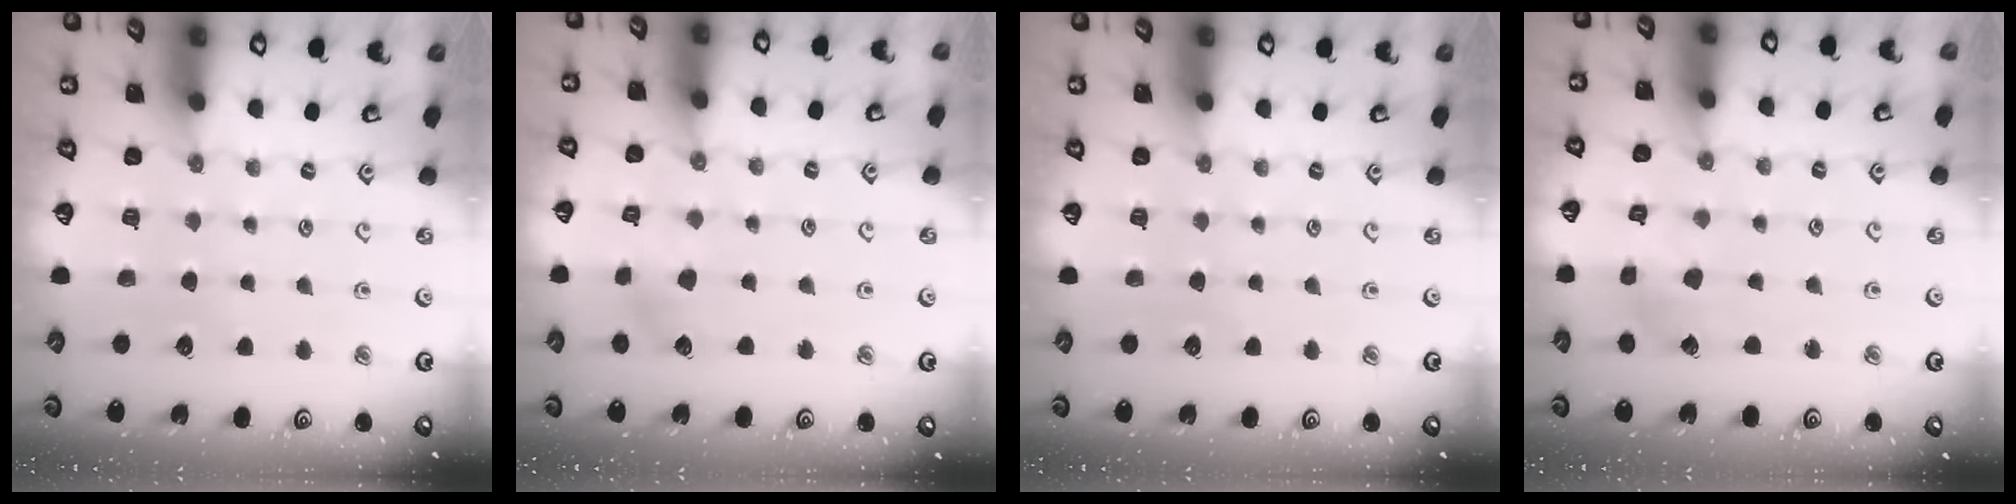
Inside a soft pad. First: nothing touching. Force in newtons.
{"total": 3.4, "press": 3.4, "slide": 0.4}
{"total": 0.0}
{"total": 3.0, "press": 3.0, "slide": 0.4}